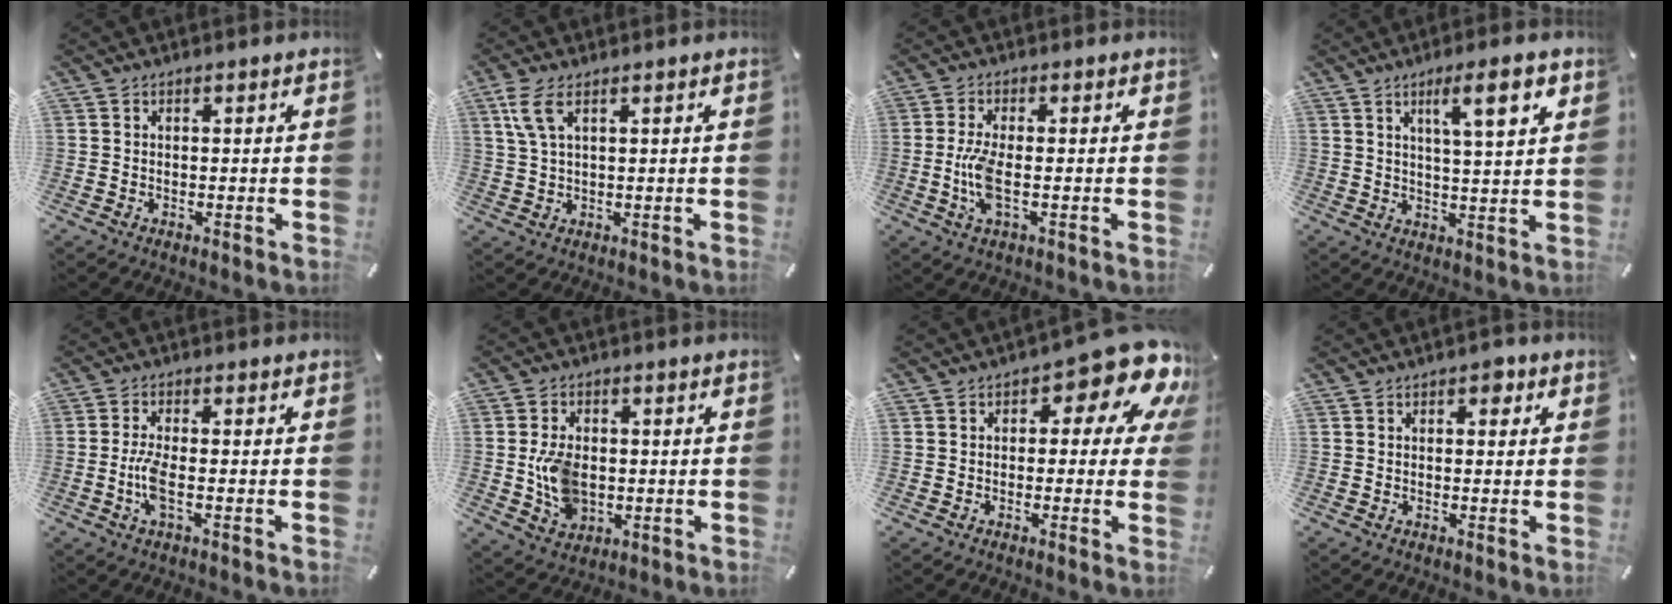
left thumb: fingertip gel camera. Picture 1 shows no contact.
{"total": 5.7, "force": [2.5, 2.0, 4.7], "torque": [-0.099, 0.003, 0.045]}
{"total": 7.0, "force": [-0.8, 2.2, 6.6], "torque": [-0.149, -0.015, -0.019]}
{"total": 9.1, "force": [4.5, 1.5, 7.8], "torque": [-0.120, -0.015, 0.066]}
{"total": 5.8, "force": [-1.3, 1.7, 5.4], "torque": [-0.121, -0.010, -0.028]}
{"total": 9.1, "force": [-0.7, 6.6, 6.2], "torque": [-0.126, -0.001, -0.012]}
{"total": 12.7, "force": [5.9, 5.3, 9.9], "torque": [-0.122, -0.047, 0.096]}
{"total": 2.3, "force": [0.8, 1.5, 1.5], "torque": [-0.011, -0.002, 0.008]}